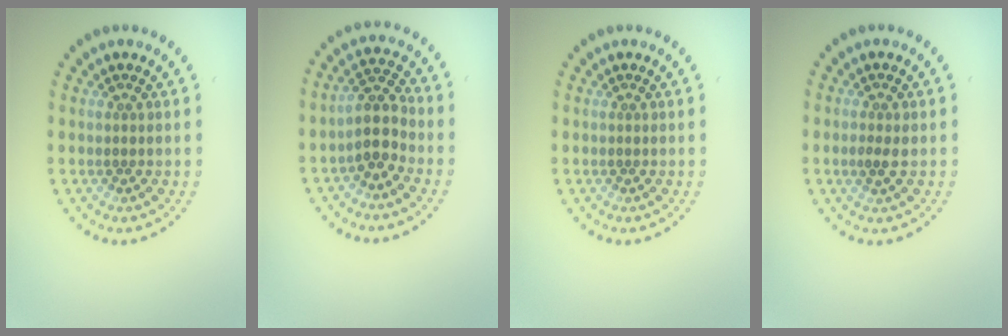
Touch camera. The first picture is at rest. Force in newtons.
{"total": 2.9, "press": 2.4, "slide": 1.6}
{"total": 0.0}
{"total": 1.3, "press": 1.2, "slide": 0.3}